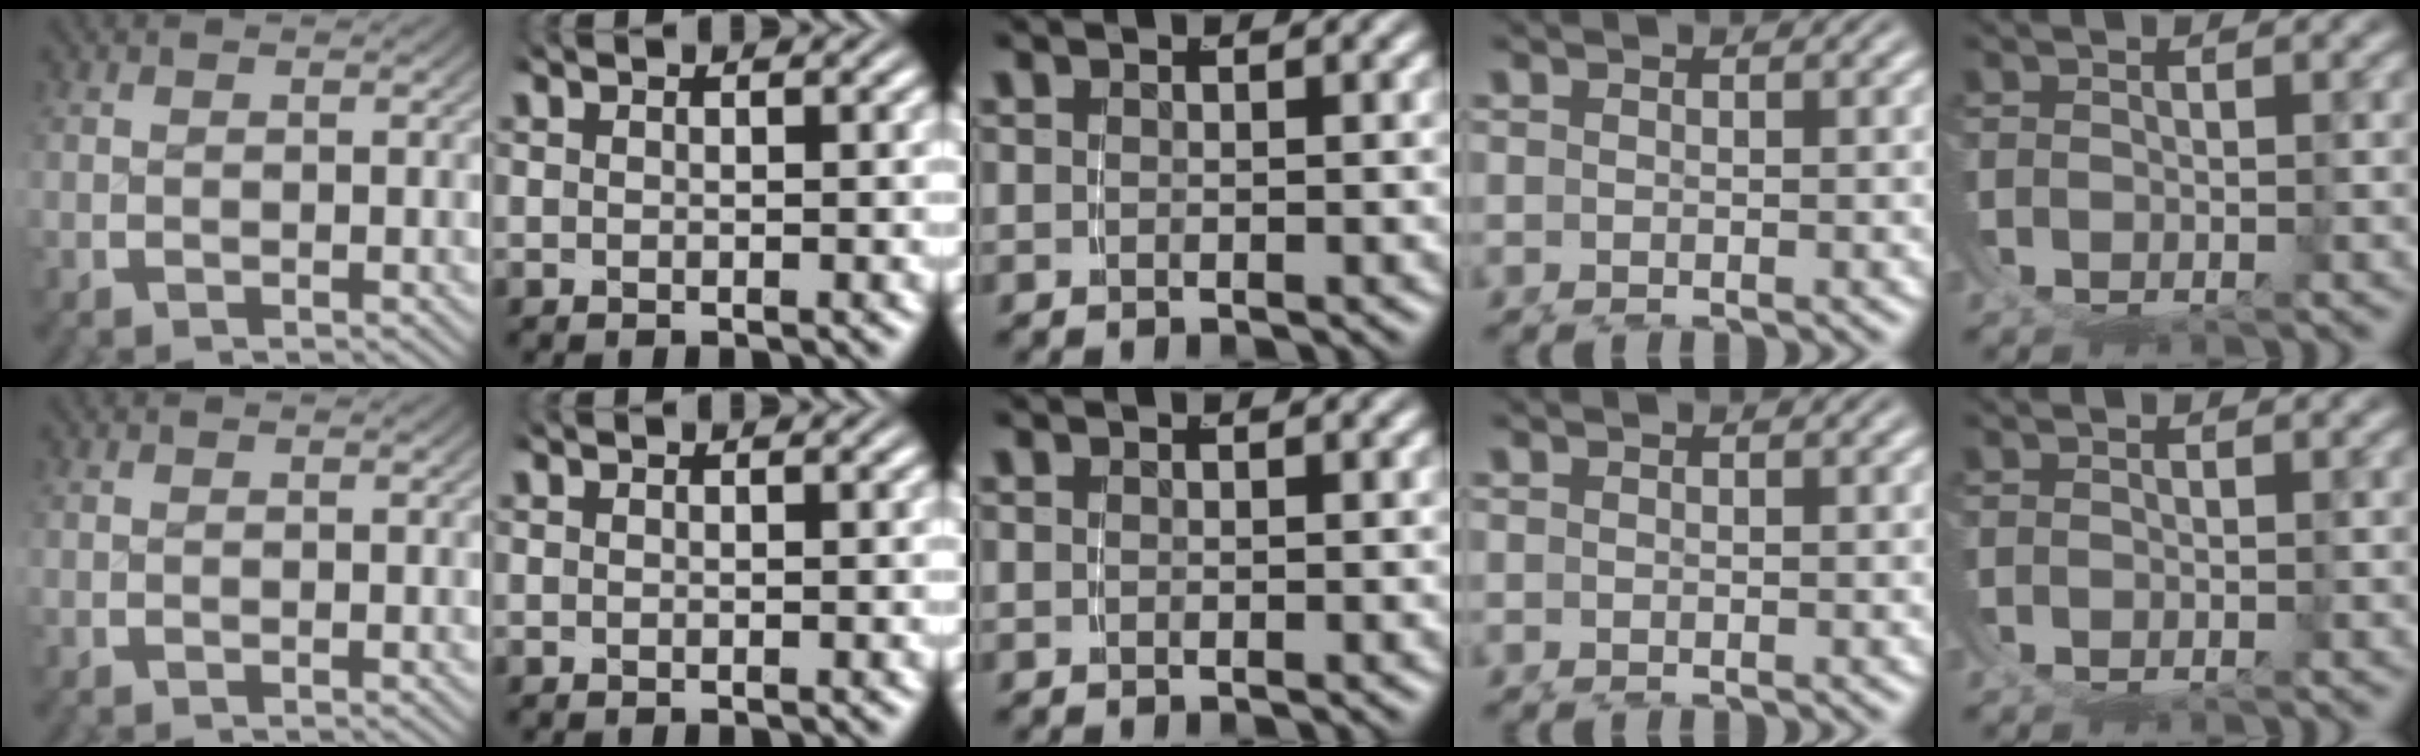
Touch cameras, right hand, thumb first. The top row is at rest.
{}